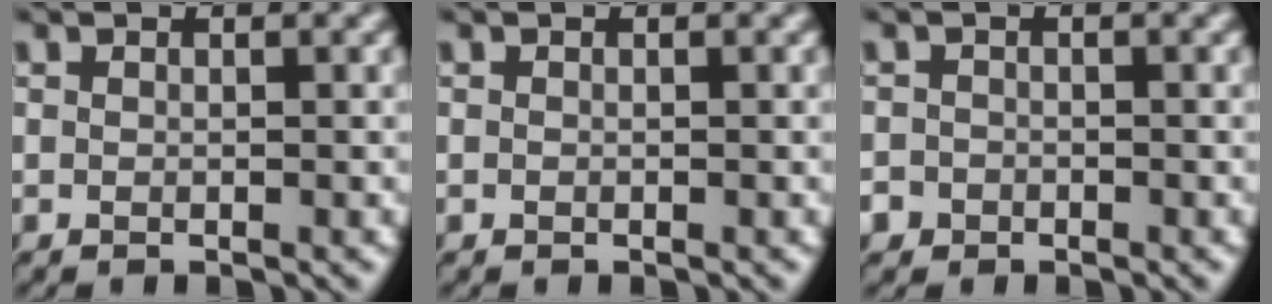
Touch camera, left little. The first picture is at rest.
{"total": 0.0}
{"total": 2.3, "force": [-1.4, 1.9, 0.2], "torque": [0.007, 0.000, -0.026]}